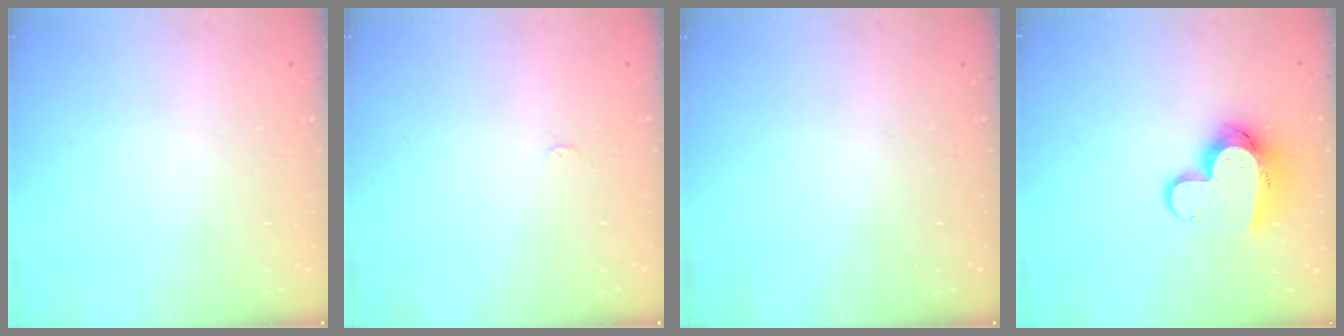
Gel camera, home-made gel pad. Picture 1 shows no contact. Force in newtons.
{"total": 2.4, "press": 2.4, "slide": 0.3}
{"total": 0.0}
{"total": 11.9, "press": 11.8, "slide": 1.1}